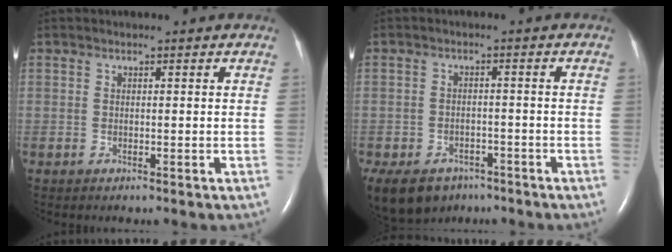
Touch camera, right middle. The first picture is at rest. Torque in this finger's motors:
{"motor_torque": [0.42, -0.41, 0.10, 0.04]}